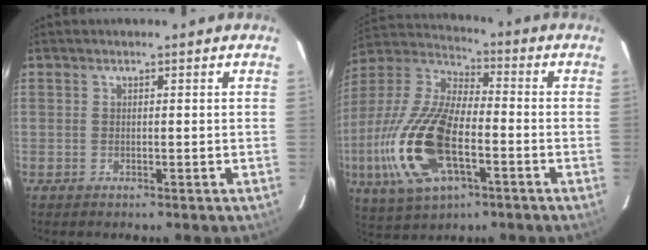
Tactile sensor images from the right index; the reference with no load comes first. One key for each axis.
{"total": 21.6, "fx": -6.3, "fy": 9.9, "fz": 18.1, "tx": -0.403, "ty": -0.020, "tz": -0.115}